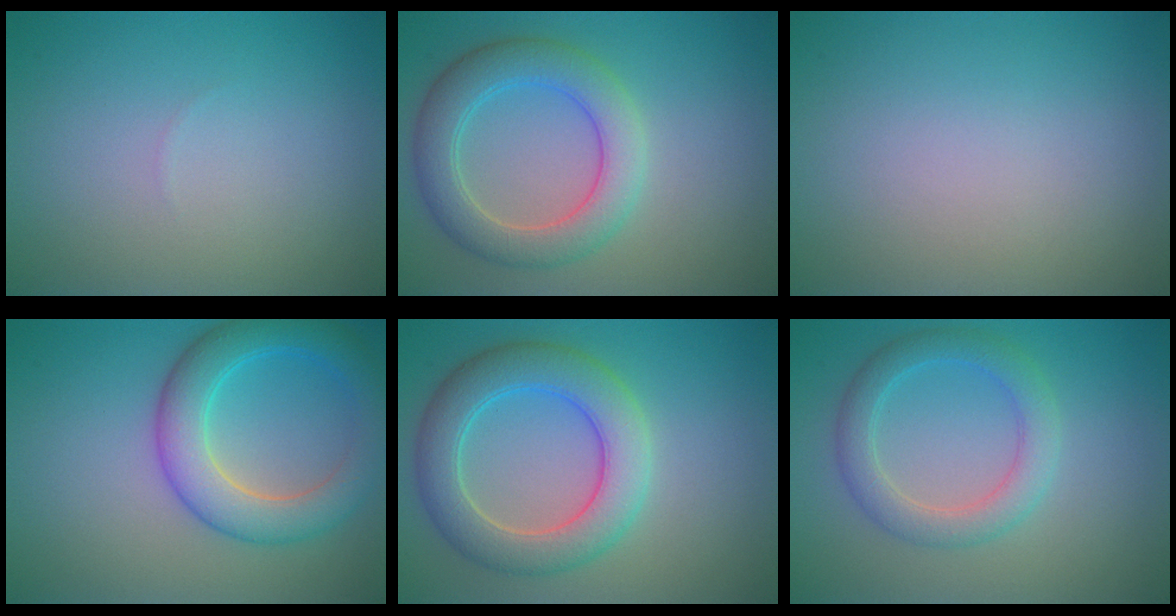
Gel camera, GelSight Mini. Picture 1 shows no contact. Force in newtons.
{"total": 5.4, "press": 5.4, "slide": 0.1}
{"total": 0.0}
{"total": 6.0, "press": 6.0, "slide": 0.3}
{"total": 6.2, "press": 6.2, "slide": 0.4}
{"total": 3.5, "press": 3.5, "slide": 0.2}